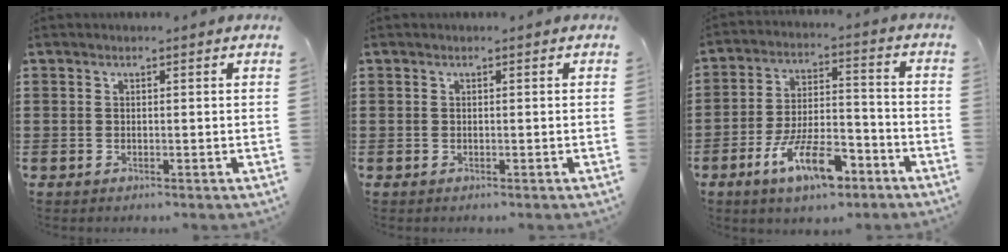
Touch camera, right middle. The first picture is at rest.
{"total": 0.0}
{"total": 10.6, "force": [-6.3, 3.6, 7.7], "torque": [-0.148, 0.010, -0.117]}